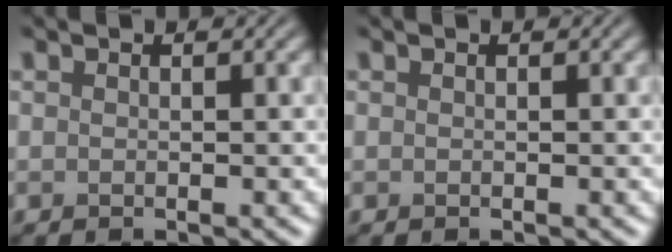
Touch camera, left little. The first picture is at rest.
{"total": 0.0}